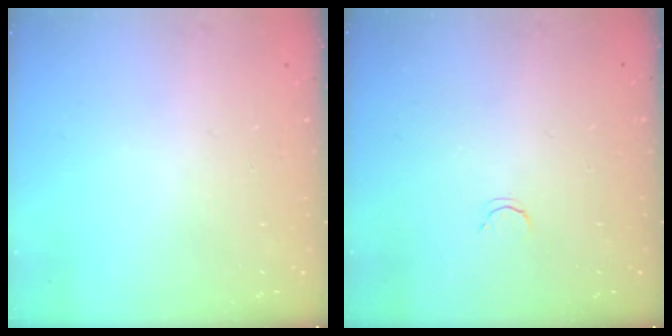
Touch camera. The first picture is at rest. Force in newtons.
{"total": 2.1, "press": 2.1, "slide": 0.4}